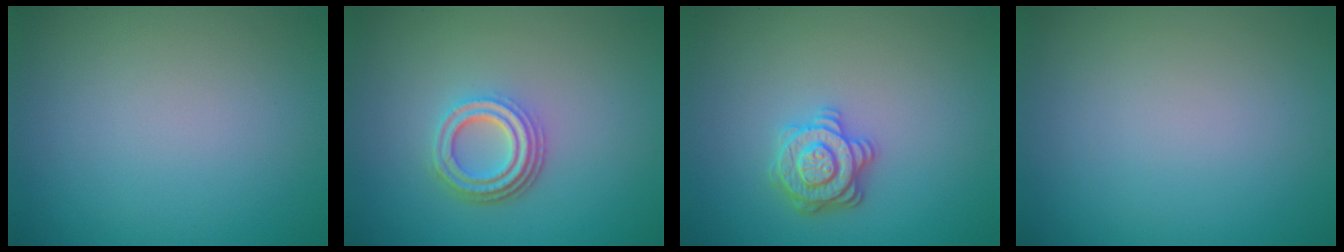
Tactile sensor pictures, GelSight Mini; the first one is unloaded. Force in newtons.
{"total": 4.1, "press": 3.1, "slide": 2.6}
{"total": 3.1, "press": 3.0, "slide": 0.9}
{"total": 0.0}